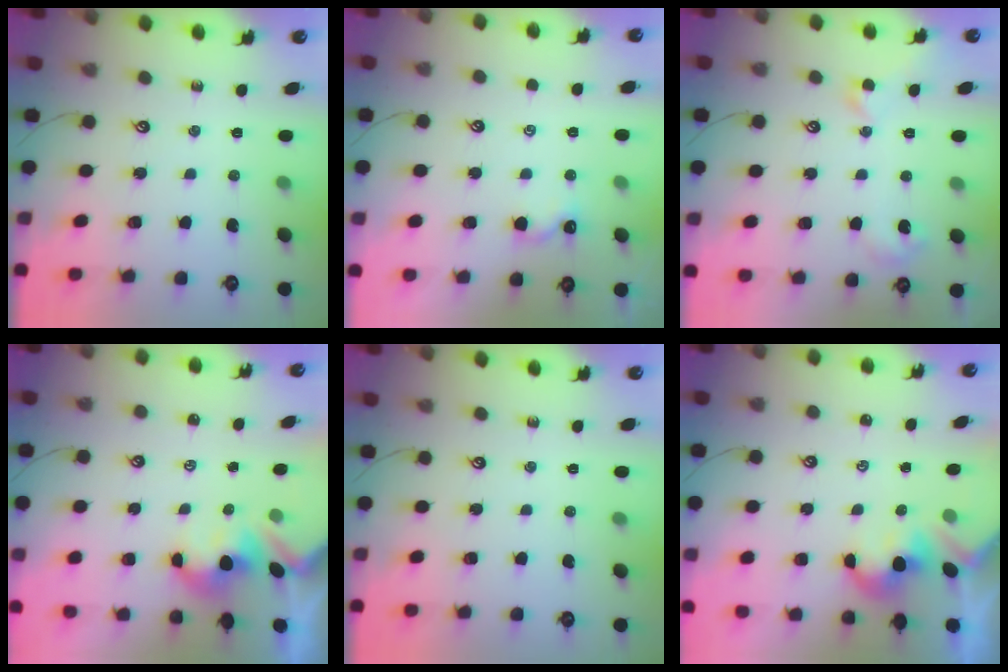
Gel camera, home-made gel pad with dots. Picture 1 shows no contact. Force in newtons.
{"total": 2.1, "press": 2.1, "slide": 0.3}
{"total": 3.5, "press": 3.4, "slide": 0.5}
{"total": 2.1, "press": 2.1, "slide": 0.2}
{"total": 0.0}
{"total": 2.1, "press": 2.1, "slide": 0.4}